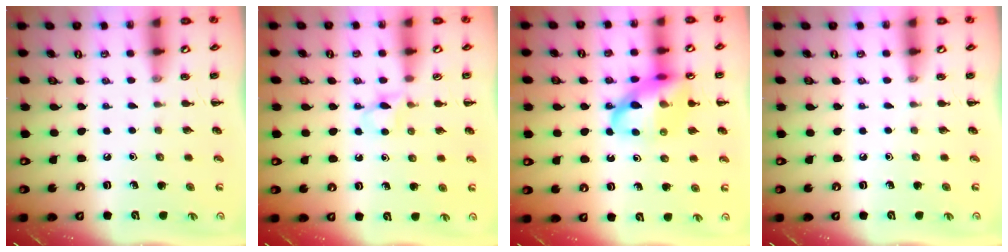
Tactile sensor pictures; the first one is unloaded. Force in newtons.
{"total": 4.3, "press": 4.0, "slide": 1.7}
{"total": 16.8, "press": 16.5, "slide": 3.2}
{"total": 0.0}